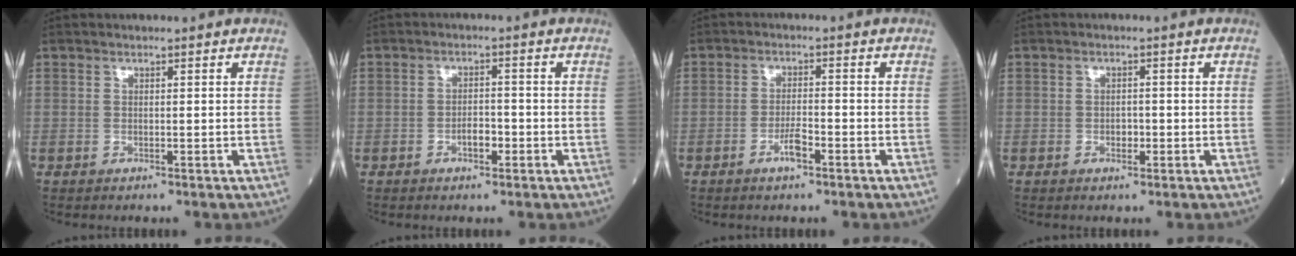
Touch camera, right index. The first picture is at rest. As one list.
[{"total": 2.6, "force": [-1.2, 1.2, 2.0], "torque": [-0.030, 0.006, -0.020]}, {"total": 3.0, "force": [-1.8, 0.5, 2.4], "torque": [-0.045, 0.001, -0.034]}, {"total": 1.4, "force": [-0.5, 0.9, 0.9], "torque": [-0.012, 0.004, -0.006]}]